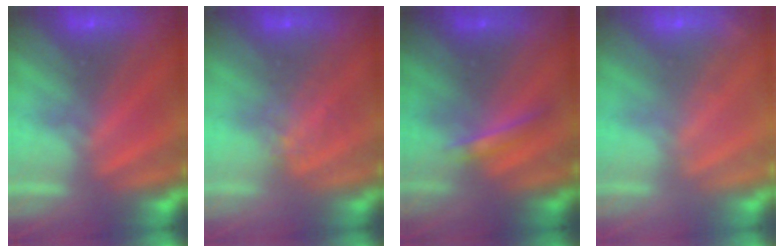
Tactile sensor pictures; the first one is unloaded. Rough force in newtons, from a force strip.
{"total": 1.2}
{"total": 1.6}
{"total": 1.9}